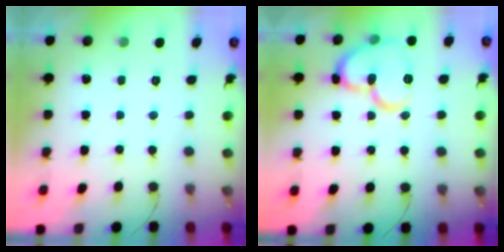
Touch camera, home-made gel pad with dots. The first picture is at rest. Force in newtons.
{"total": 13.8, "press": 13.7, "slide": 1.5}